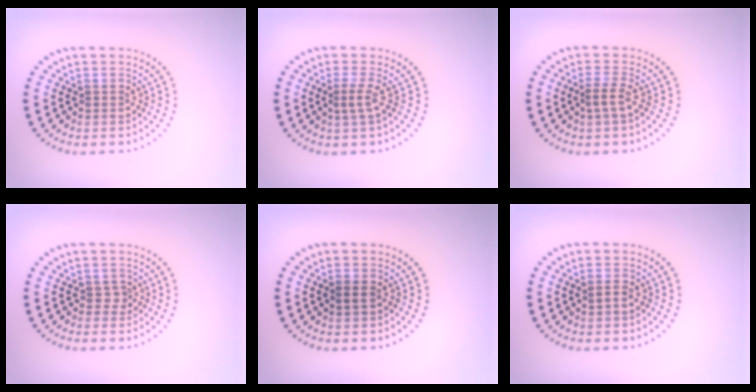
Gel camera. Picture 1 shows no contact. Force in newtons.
{"total": 1.6, "press": 1.0, "slide": 1.2}
{"total": 1.8, "press": 1.4, "slide": 1.2}
{"total": 0.9, "press": 0.6, "slide": 0.7}
{"total": 1.3, "press": 1.3, "slide": 0.1}
{"total": 1.0, "press": 1.0, "slide": 0.3}